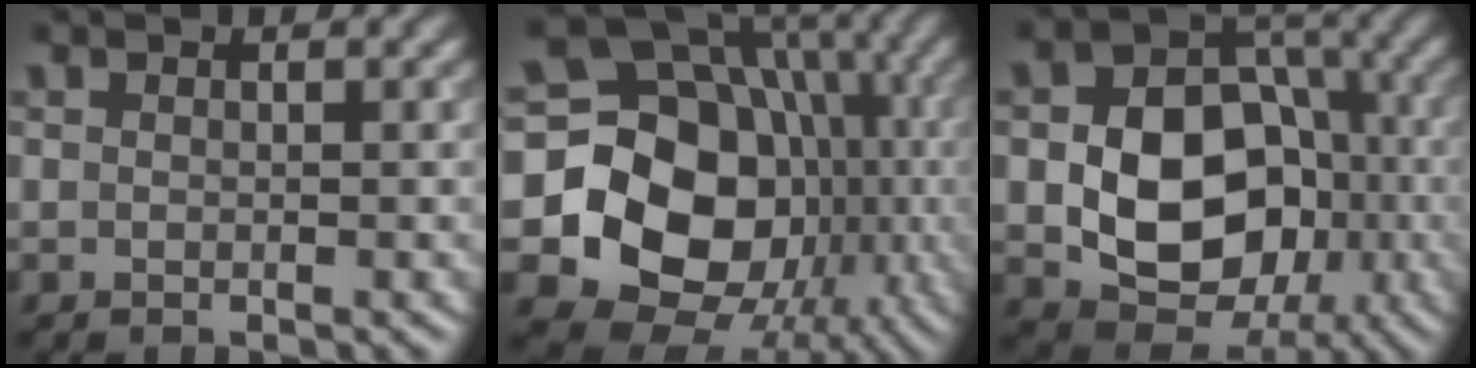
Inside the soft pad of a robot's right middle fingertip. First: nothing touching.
{"total": 18.8, "force": [-2.3, 16.0, 9.6], "torque": [-0.144, -0.012, -0.052]}
{"total": 11.3, "force": [-2.0, 8.3, 7.4], "torque": [-0.112, 0.004, -0.037]}